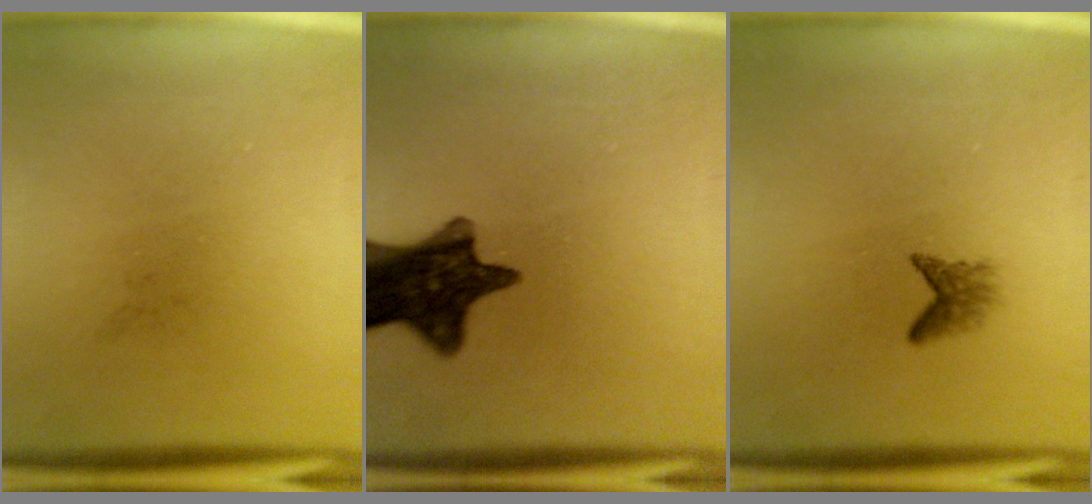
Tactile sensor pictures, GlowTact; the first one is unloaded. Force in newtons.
{"total": 12.8}
{"total": 1.6}